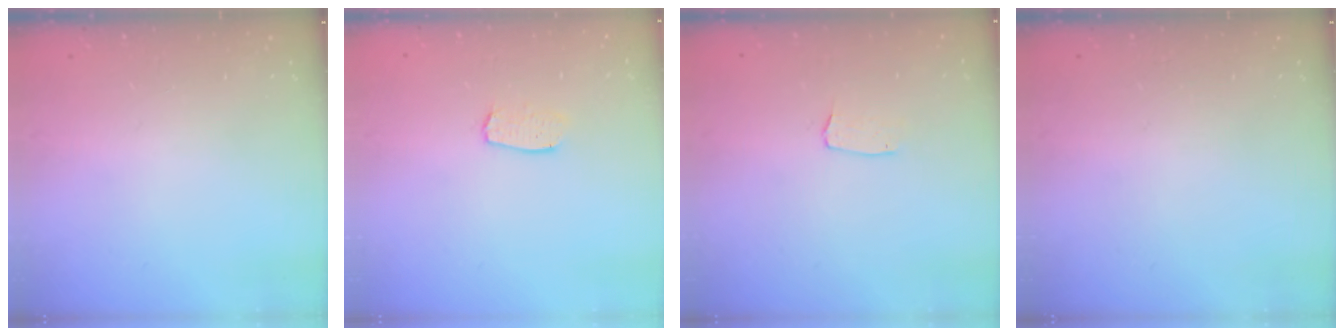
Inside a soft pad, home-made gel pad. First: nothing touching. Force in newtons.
{"total": 5.8, "press": 5.8, "slide": 0.4}
{"total": 3.6, "press": 3.6, "slide": 0.3}
{"total": 0.0}